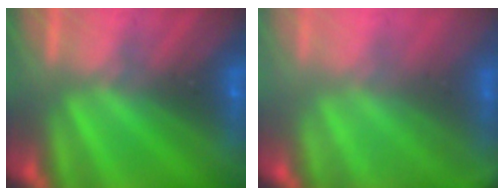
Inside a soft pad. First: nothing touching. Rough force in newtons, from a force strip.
{"total": 1.8}